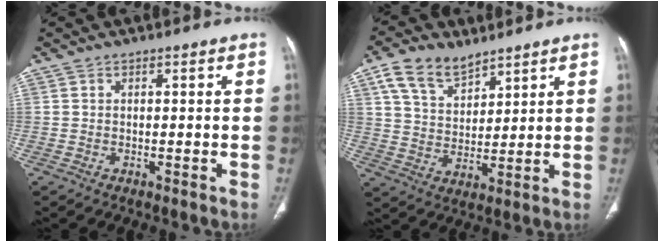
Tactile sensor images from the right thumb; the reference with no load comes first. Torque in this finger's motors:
{"motor_torque": [-0.04, 0.05, 0.41, -0.15, 0.07]}